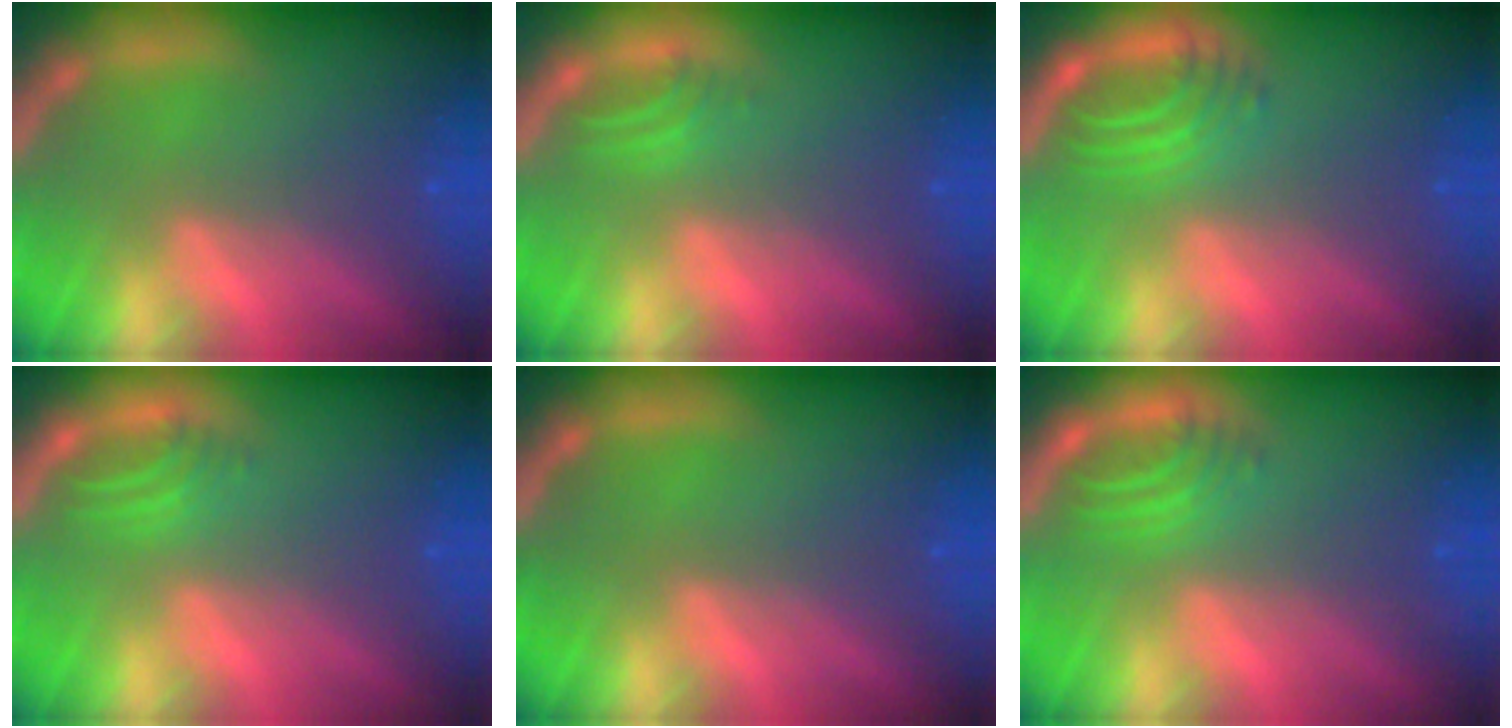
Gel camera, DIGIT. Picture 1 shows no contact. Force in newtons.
{"total": 1.5}
{"total": 4.0}
{"total": 2.0}
{"total": 0.0}
{"total": 2.9}